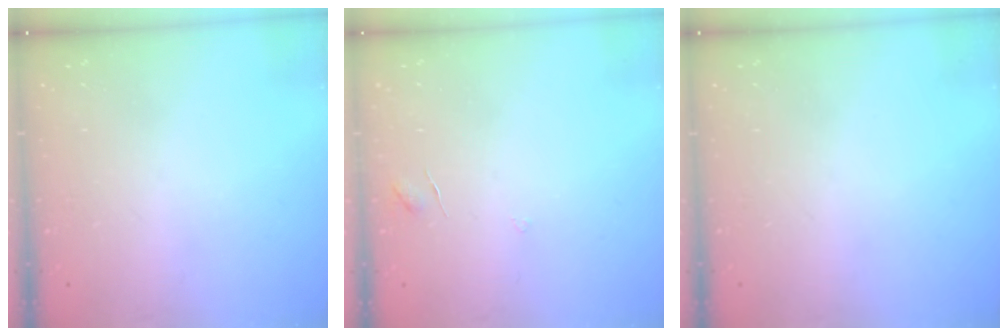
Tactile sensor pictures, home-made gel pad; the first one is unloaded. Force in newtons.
{"total": 2.9, "press": 2.9, "slide": 0.2}
{"total": 0.0}